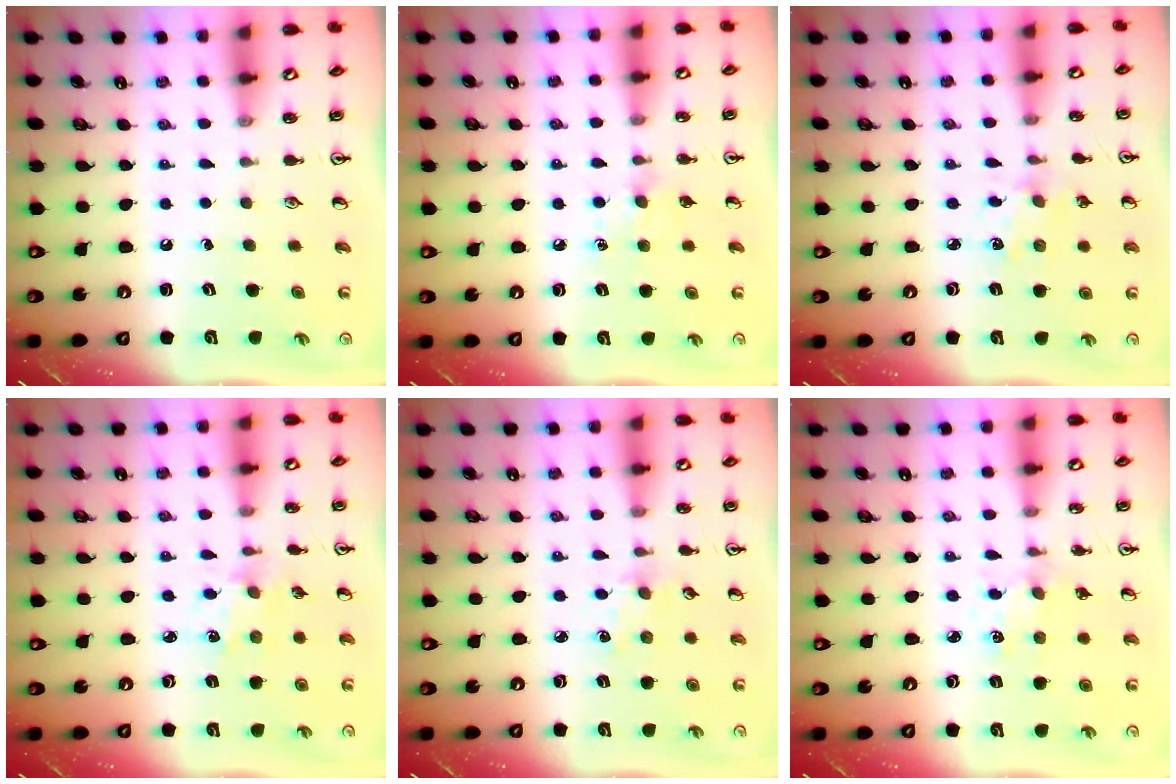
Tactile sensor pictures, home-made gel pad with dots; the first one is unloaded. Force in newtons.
{"total": 4.7, "press": 4.6, "slide": 0.8}
{"total": 2.7, "press": 2.7, "slide": 0.4}
{"total": 2.0, "press": 2.0, "slide": 0.5}
{"total": 2.9, "press": 2.9, "slide": 0.5}
{"total": 1.8, "press": 1.8, "slide": 0.2}